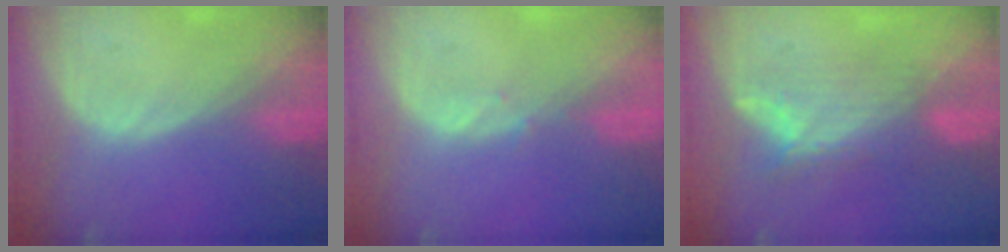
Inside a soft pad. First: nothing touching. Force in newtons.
{"total": 0.8, "press": 0.8, "slide": 0.3}
{"total": 6.9, "press": 6.6, "slide": 2.2}